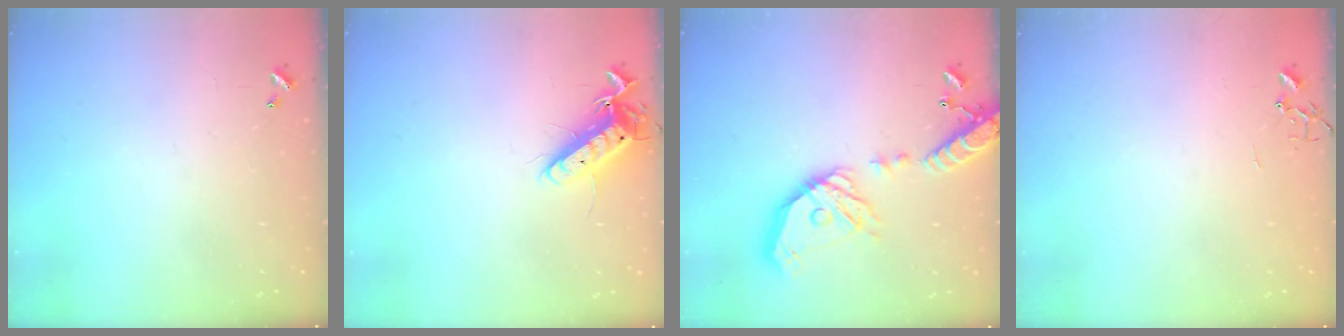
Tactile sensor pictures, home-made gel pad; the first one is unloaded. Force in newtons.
{"total": 12.2, "press": 12.1, "slide": 1.4}
{"total": 21.8, "press": 21.5, "slide": 3.7}
{"total": 0.0}